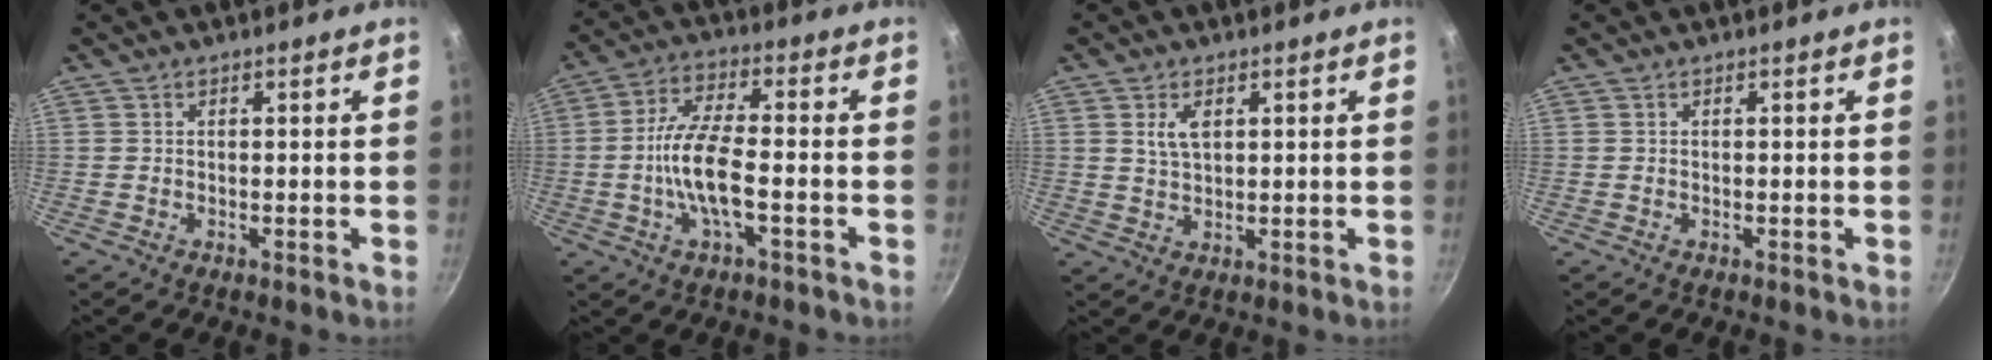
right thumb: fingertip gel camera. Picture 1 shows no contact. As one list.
[{"total": 10.6, "force": [-2.2, 3.9, 9.6], "torque": [-0.197, 0.025, -0.043]}, {"total": 3.8, "force": [1.4, 2.2, 2.8], "torque": [-0.048, -0.007, 0.031]}, {"total": 0.0}]